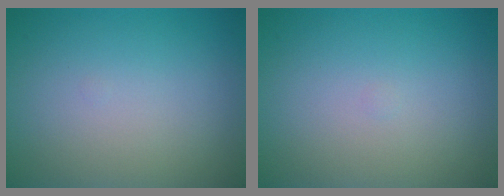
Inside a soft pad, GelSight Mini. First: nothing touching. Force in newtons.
{"total": 0.0}